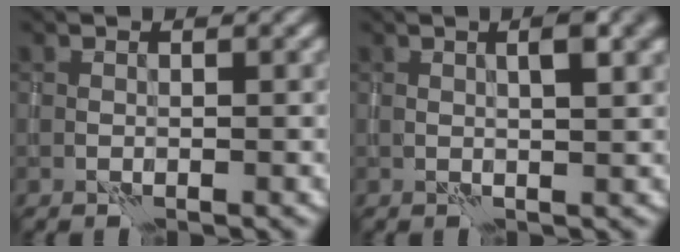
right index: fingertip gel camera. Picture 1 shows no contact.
{"total": 3.5, "force": [1.1, 1.0, 3.1], "torque": [-0.036, 0.012, 0.009]}